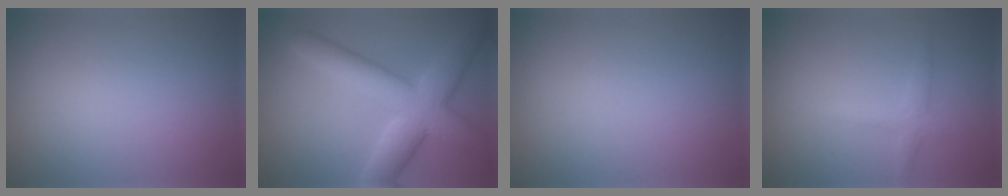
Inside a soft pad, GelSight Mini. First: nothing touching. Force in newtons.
{"total": 8.5, "press": 8.5, "slide": 0.3}
{"total": 0.0}
{"total": 1.9, "press": 1.9, "slide": 0.0}